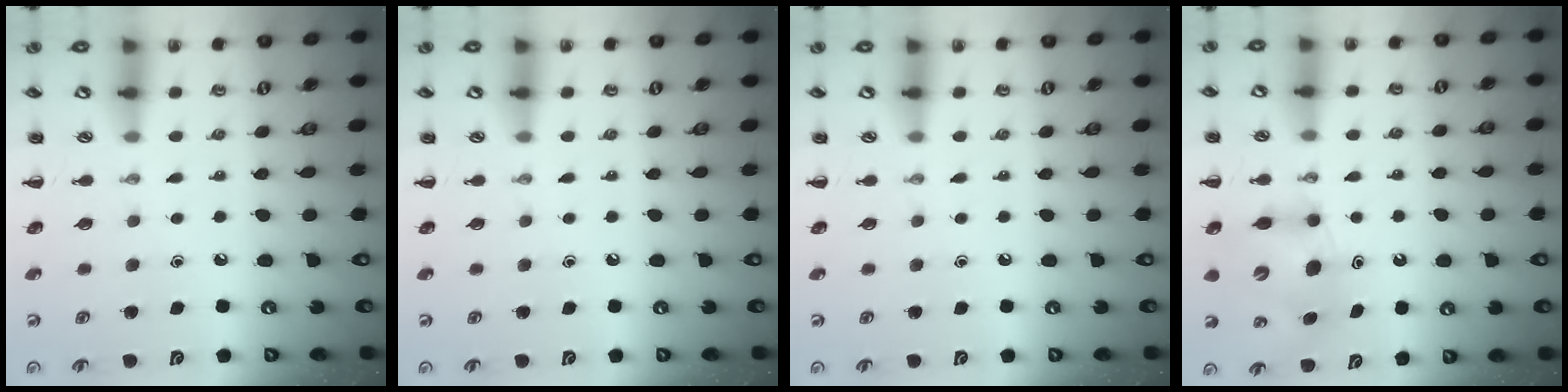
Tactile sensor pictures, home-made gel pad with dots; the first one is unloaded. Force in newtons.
{"total": 0.0}
{"total": 0.0}
{"total": 7.1, "press": 7.0, "slide": 0.8}